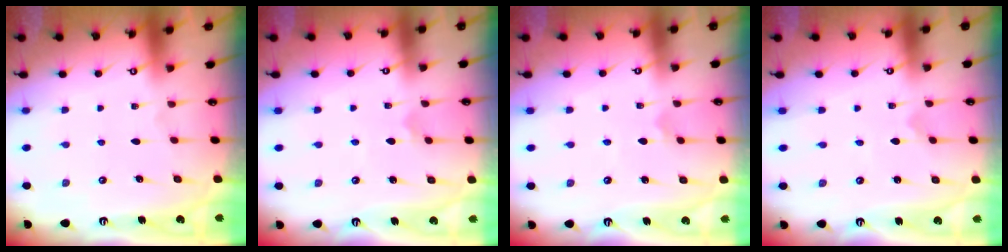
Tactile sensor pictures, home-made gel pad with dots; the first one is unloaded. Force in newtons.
{"total": 2.3, "press": 2.3, "slide": 0.2}
{"total": 2.3, "press": 2.3, "slide": 0.2}
{"total": 0.0}